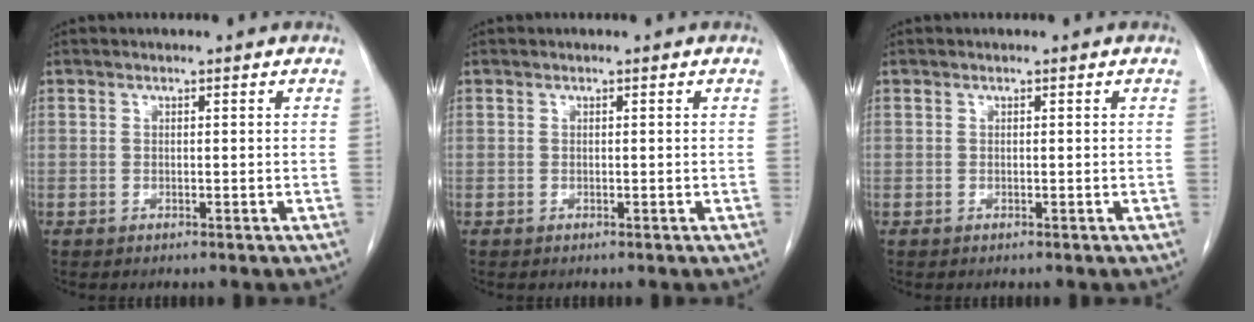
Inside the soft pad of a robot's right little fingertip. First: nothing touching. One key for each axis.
{"total": 0.0}
{"total": 0.0}